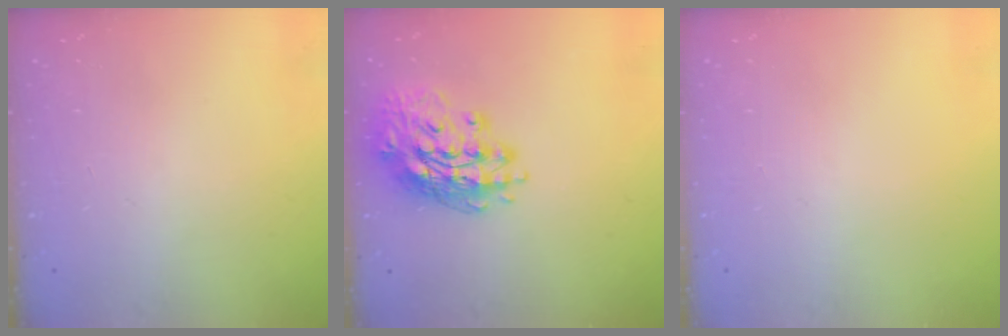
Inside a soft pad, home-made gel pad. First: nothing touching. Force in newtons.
{"total": 15.7, "press": 15.7, "slide": 1.3}
{"total": 0.0}